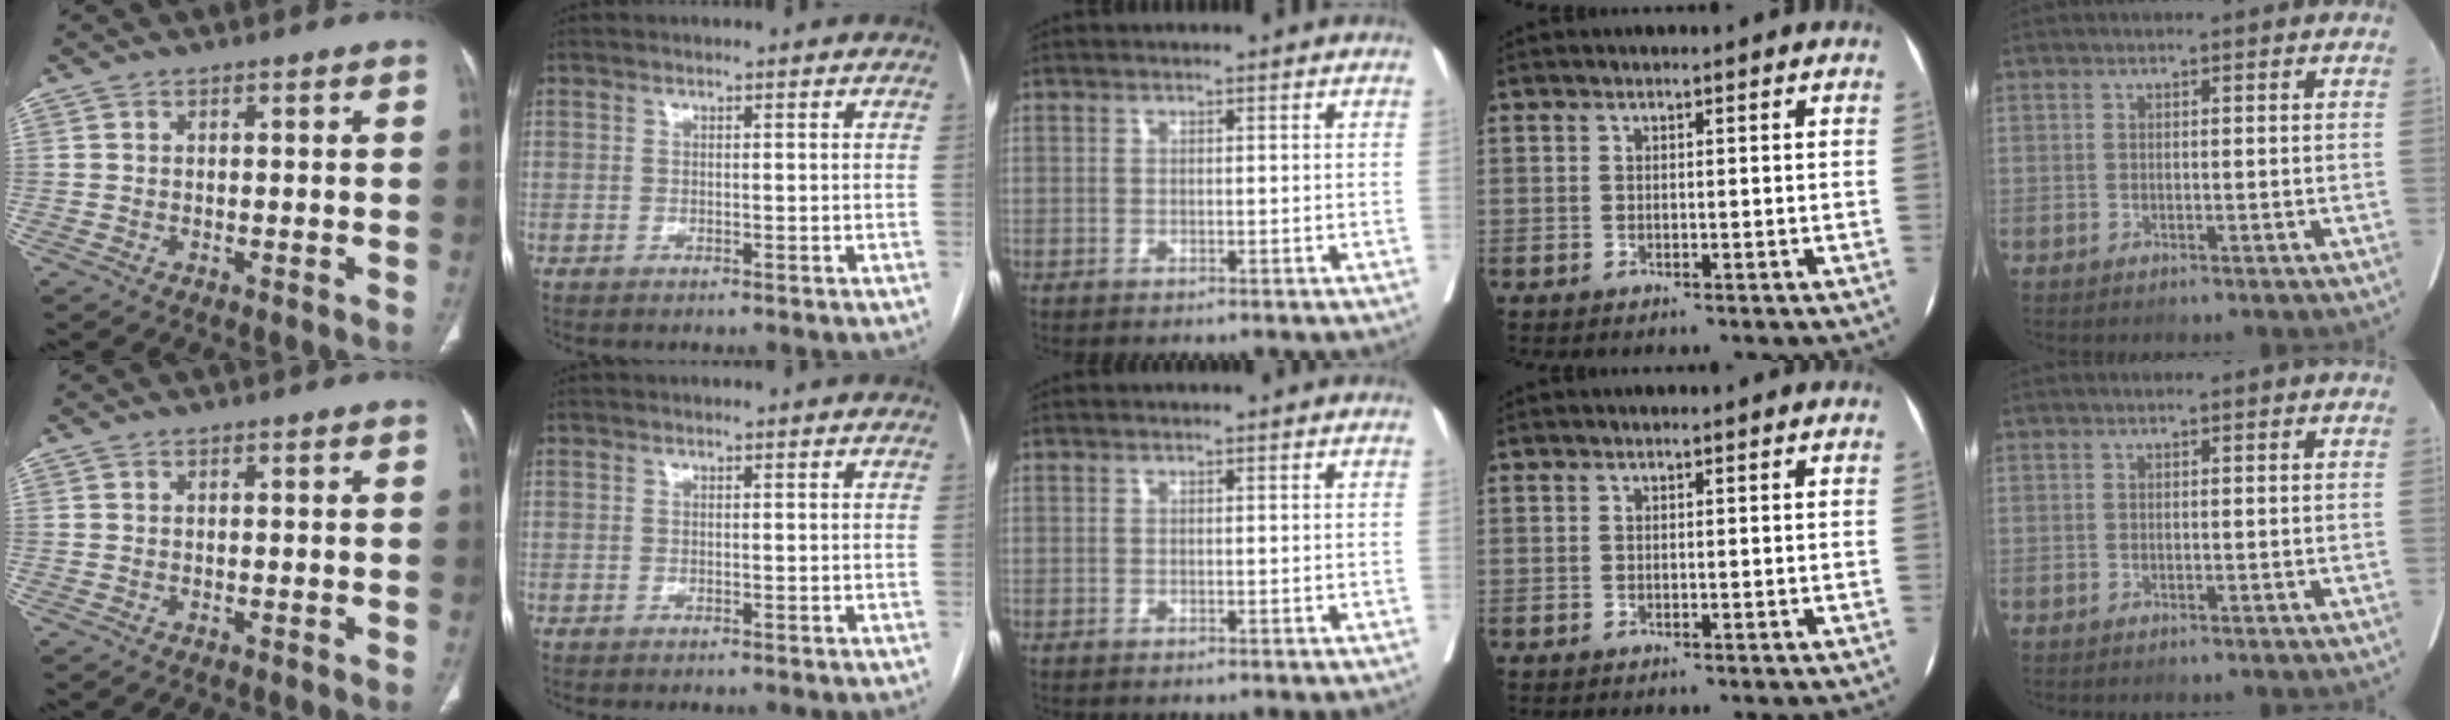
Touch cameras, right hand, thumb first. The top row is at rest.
{}